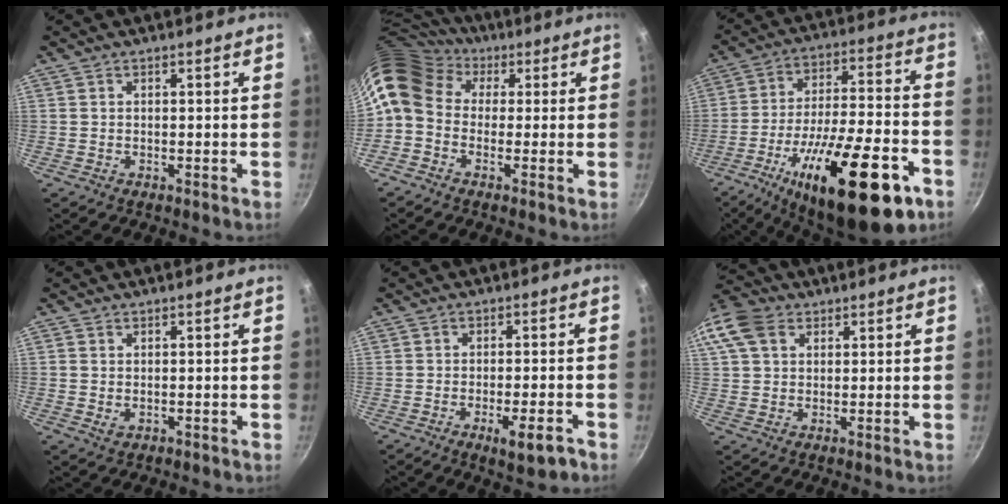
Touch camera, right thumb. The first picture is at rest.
{"total": 12.4, "force": [2.5, 9.8, 7.2], "torque": [-0.132, 0.028, 0.024]}
{"total": 27.9, "force": [-13.3, 9.2, 22.8], "torque": [-0.334, 0.042, -0.203]}
{"total": 1.1, "force": [-0.1, 0.9, 0.7], "torque": [-0.010, -0.003, -0.001]}
{"total": 6.2, "force": [-3.3, 1.5, 5.0], "torque": [-0.065, 0.009, -0.044]}
{"total": 12.8, "force": [4.9, 9.5, 7.1], "torque": [-0.154, 0.021, 0.083]}